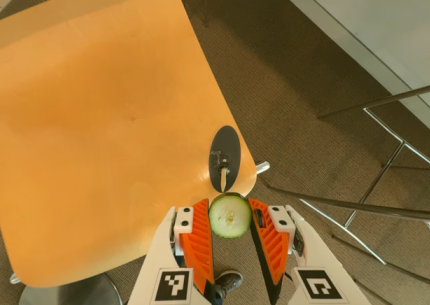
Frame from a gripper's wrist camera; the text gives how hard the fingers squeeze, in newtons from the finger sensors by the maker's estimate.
{"total": 9.1, "left": 9.0, "right": 9.2}